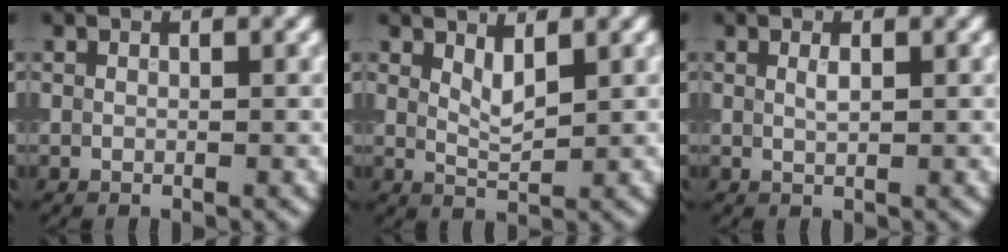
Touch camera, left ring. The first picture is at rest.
{"total": 1.8, "force": [1.1, 0.5, 1.4], "torque": [-0.030, -0.007, 0.023]}
{"total": 0.9, "force": [0.3, 0.3, 0.7], "torque": [-0.014, 0.002, 0.007]}